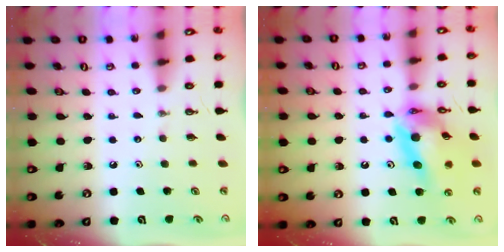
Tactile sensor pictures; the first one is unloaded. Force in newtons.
{"total": 16.2, "press": 16.1, "slide": 1.7}